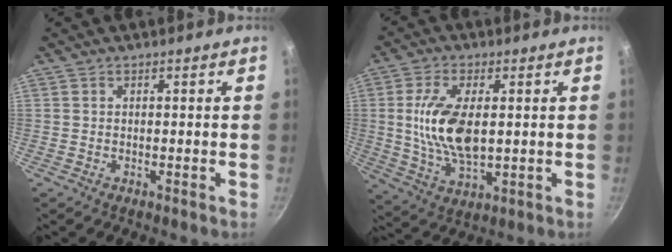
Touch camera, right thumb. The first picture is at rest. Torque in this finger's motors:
{"motor_torque": [0.09, 0.34, 1.44, 0.31, 0.06]}